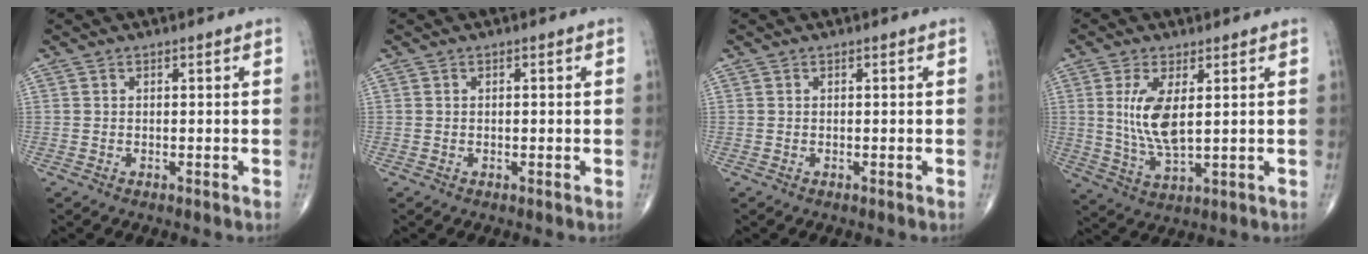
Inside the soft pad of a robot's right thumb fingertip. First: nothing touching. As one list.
[{"total": 0.5, "force": [0.0, 0.2, 0.5], "torque": [-0.010, 0.000, 0.001]}, {"total": 0.0}, {"total": 8.8, "force": [1.8, 3.3, 8.0], "torque": [-0.167, -0.021, 0.044]}]